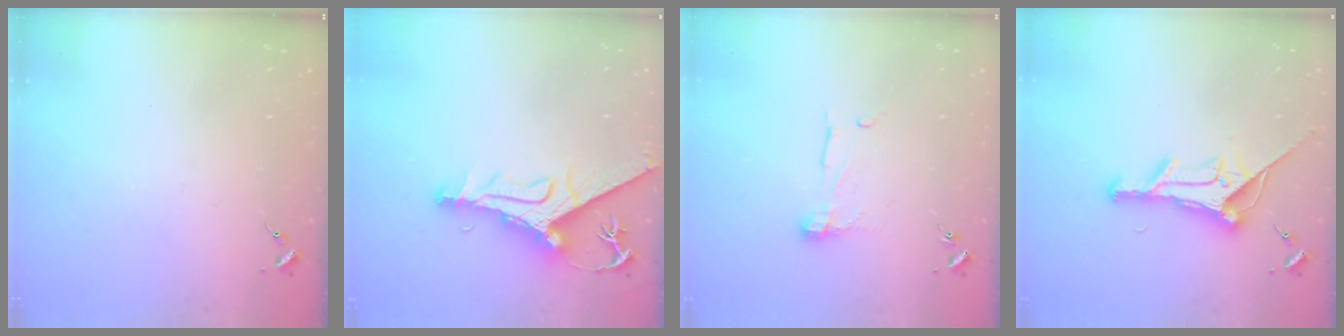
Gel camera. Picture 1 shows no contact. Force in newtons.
{"total": 13.3, "press": 13.2, "slide": 1.4}
{"total": 6.7, "press": 6.7, "slide": 0.1}
{"total": 17.0, "press": 17.0, "slide": 0.7}